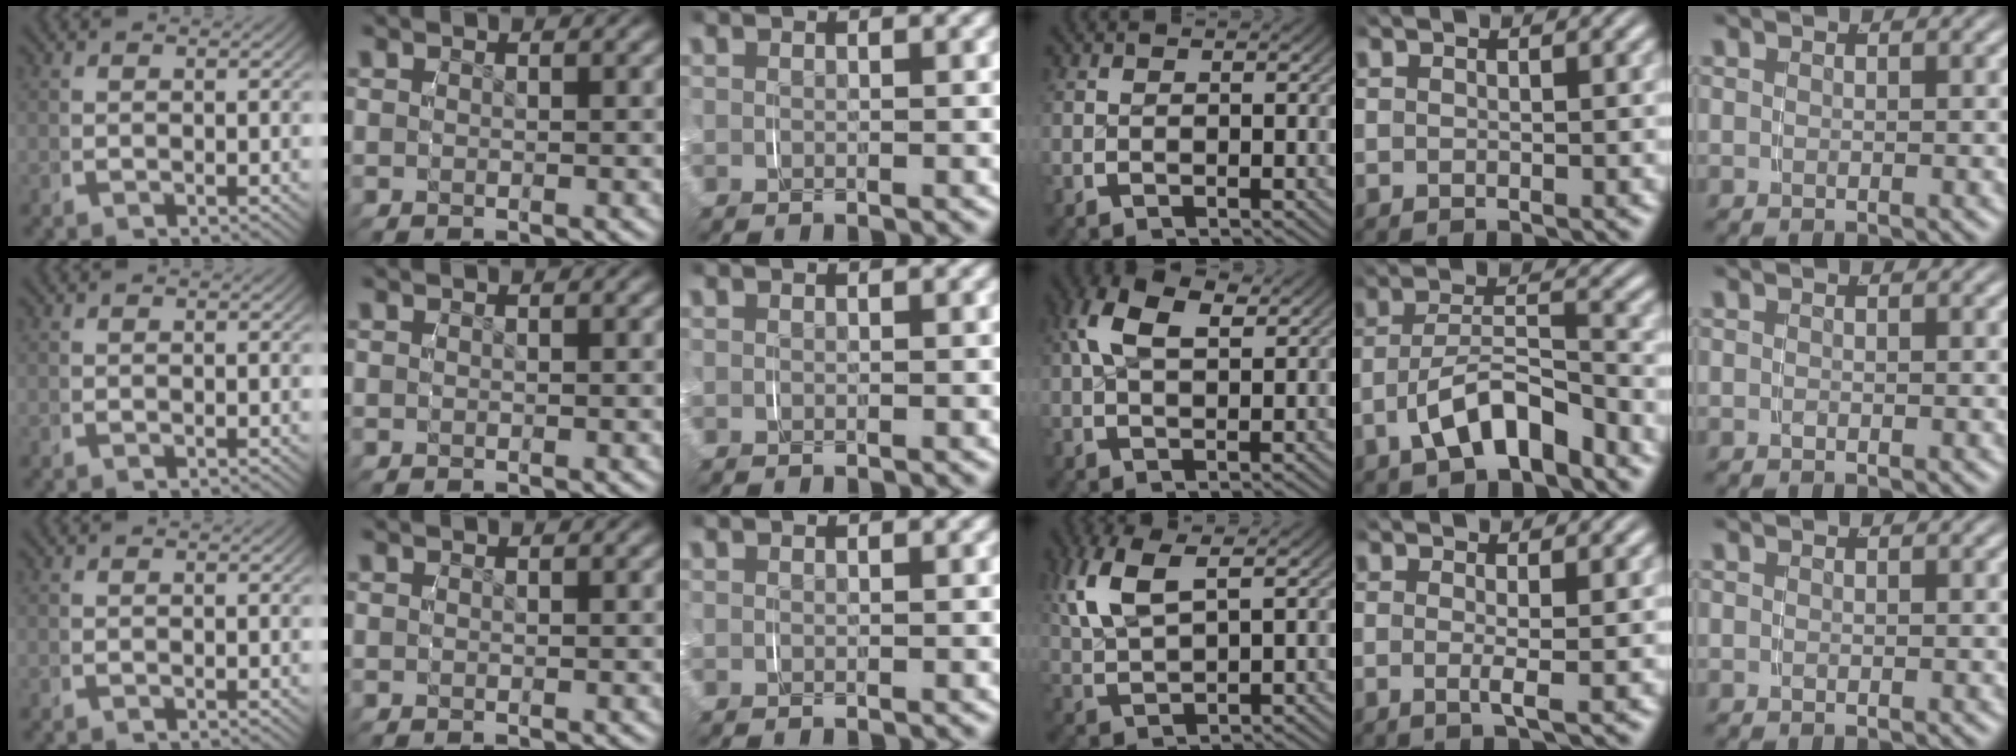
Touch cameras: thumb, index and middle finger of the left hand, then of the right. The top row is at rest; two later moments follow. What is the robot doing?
{"motion": "grasp_and_lifting", "object": "map"}